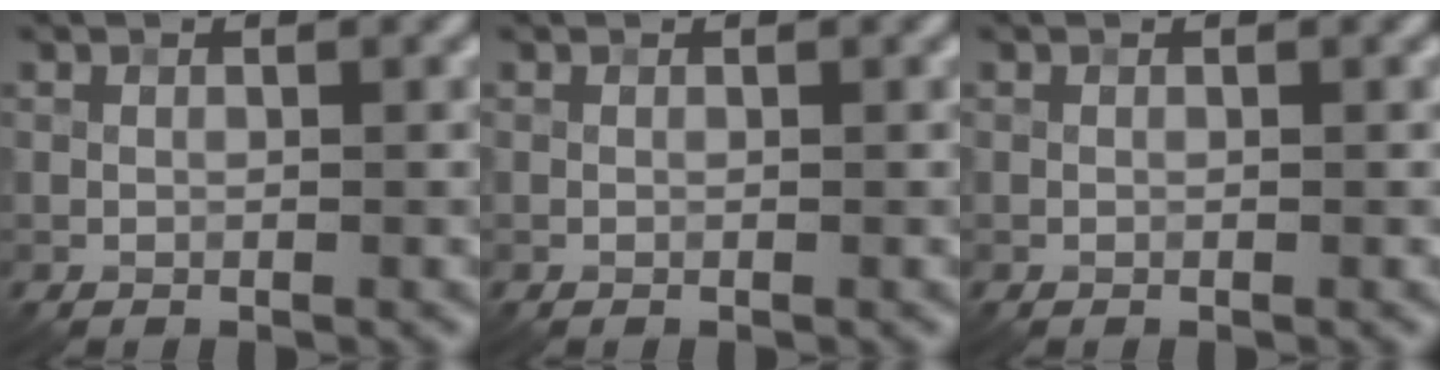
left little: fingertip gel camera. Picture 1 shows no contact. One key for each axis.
{"total": 0.0}
{"total": 0.0}